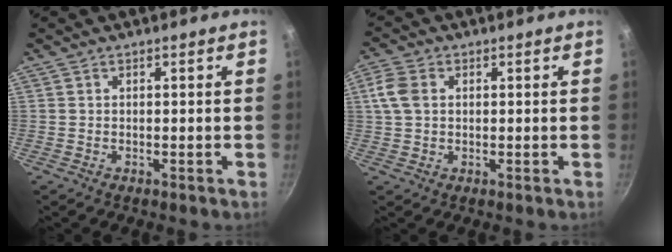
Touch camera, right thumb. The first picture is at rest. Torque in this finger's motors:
{"motor_torque": [-0.03, 0.06, 0.67, -0.19, 0.03]}